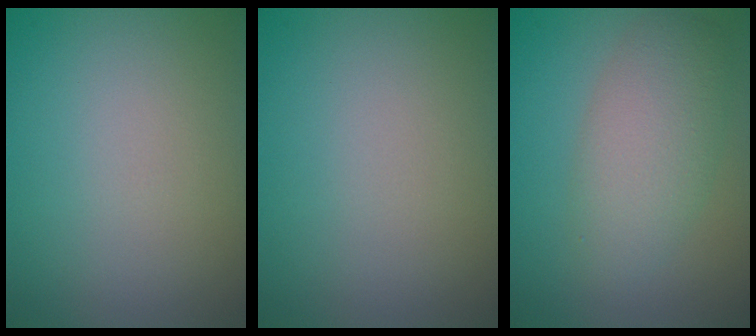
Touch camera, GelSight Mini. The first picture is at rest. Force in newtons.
{"total": 0.0}
{"total": 4.5, "press": 4.5, "slide": 0.2}